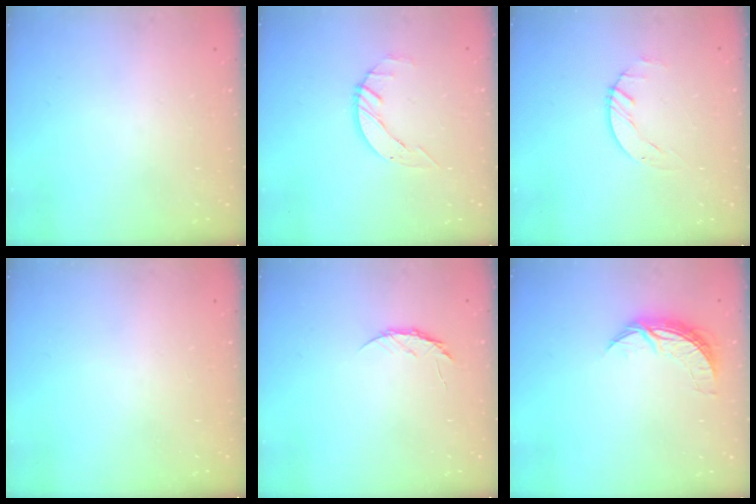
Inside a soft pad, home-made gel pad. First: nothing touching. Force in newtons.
{"total": 2.4, "press": 2.4, "slide": 0.1}
{"total": 0.6, "press": 0.6, "slide": 0.2}
{"total": 0.0}
{"total": 4.2, "press": 4.2, "slide": 0.5}
{"total": 7.7, "press": 7.7, "slide": 0.5}